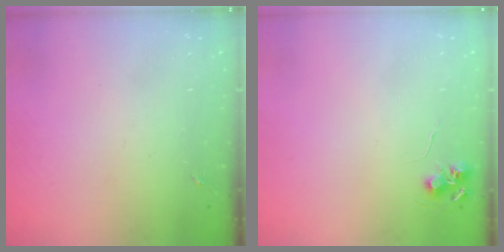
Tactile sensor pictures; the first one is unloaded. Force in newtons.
{"total": 6.0, "press": 6.0, "slide": 0.4}